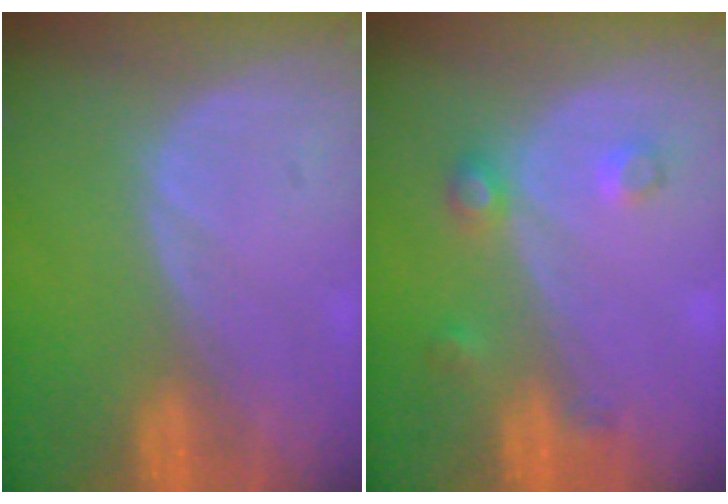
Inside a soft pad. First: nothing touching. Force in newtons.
{"total": 3.5, "press": 3.4, "slide": 1.0}